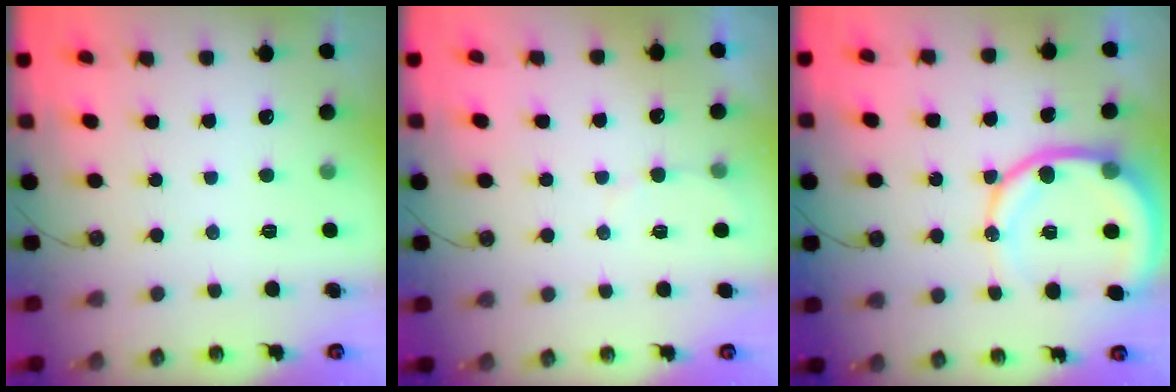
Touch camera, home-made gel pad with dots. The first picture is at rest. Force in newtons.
{"total": 2.8, "press": 2.8, "slide": 0.3}
{"total": 13.6, "press": 13.5, "slide": 1.8}